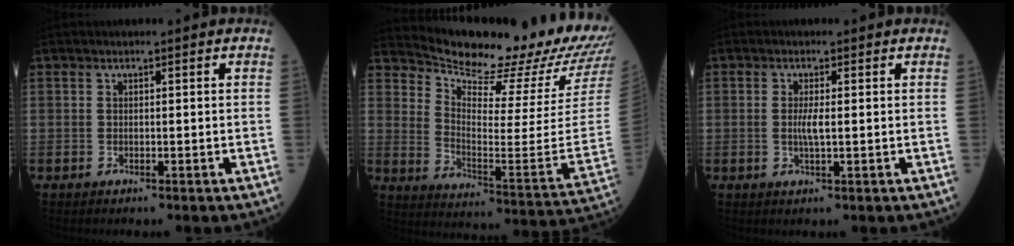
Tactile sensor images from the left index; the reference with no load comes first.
{"total": 23.2, "force": [21.8, 1.2, 7.8], "torque": [-0.139, -0.126, 0.285]}
{"total": 2.2, "force": [-0.1, 0.3, 2.1], "torque": [-0.047, -0.004, -0.002]}